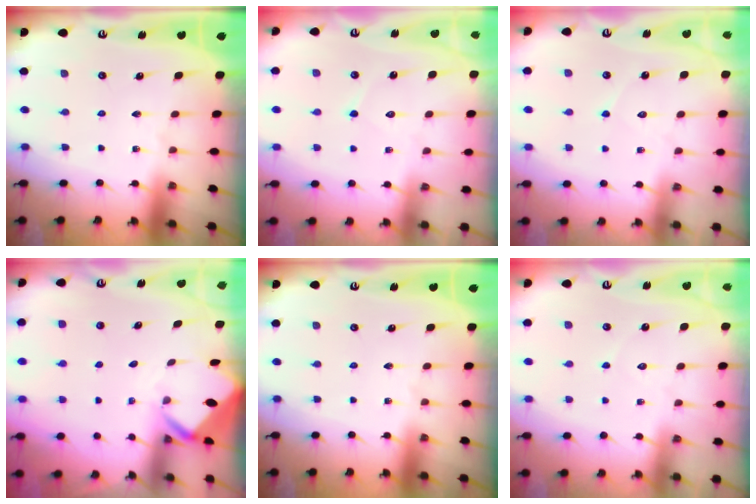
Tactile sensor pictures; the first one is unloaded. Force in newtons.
{"total": 6.4, "press": 6.4, "slide": 0.4}
{"total": 5.4, "press": 5.4, "slide": 0.5}
{"total": 3.1, "press": 3.1, "slide": 0.2}
{"total": 0.0}
{"total": 4.8, "press": 4.8, "slide": 0.2}